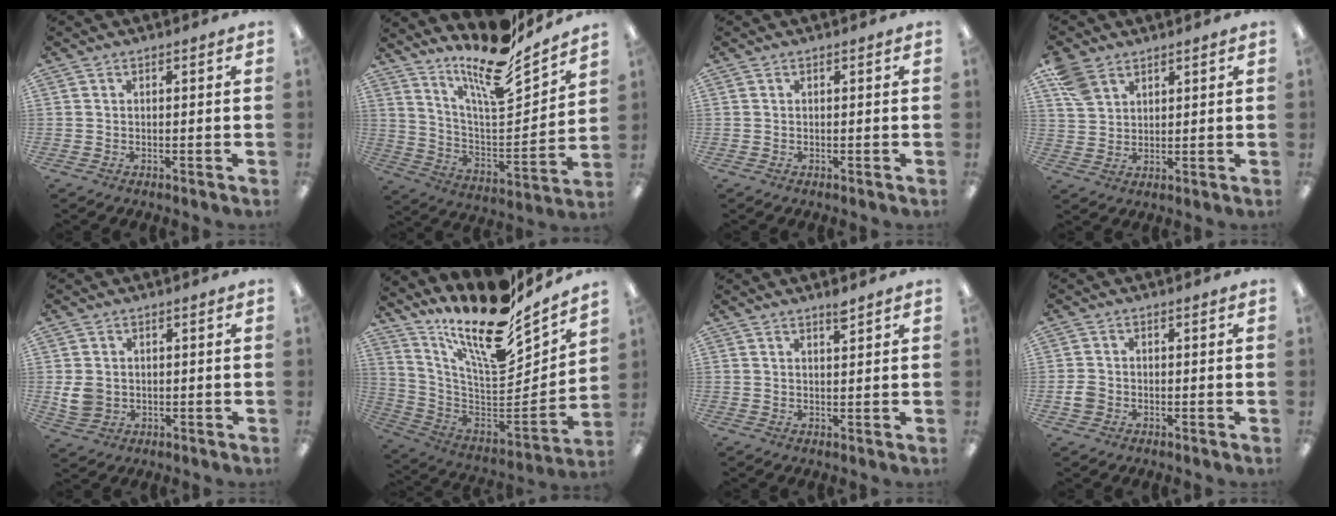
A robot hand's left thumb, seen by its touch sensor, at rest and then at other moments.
{"total": 17.7, "force": [14.3, 4.1, 9.6], "torque": [-0.173, -0.107, 0.241]}
{"total": 0.0}
{"total": 7.0, "force": [4.5, 4.5, 2.8], "torque": [-0.055, -0.009, 0.088]}
{"total": 5.5, "force": [0.1, 4.8, 2.8], "torque": [-0.057, 0.005, 0.006]}
{"total": 19.6, "force": [14.4, 5.9, 11.9], "torque": [-0.194, -0.123, 0.242]}
{"total": 2.2, "force": [1.9, 0.1, 1.1], "torque": [-0.019, -0.006, 0.033]}
{"total": 3.0, "force": [-0.8, 2.5, 1.4], "torque": [-0.021, 0.006, -0.014]}